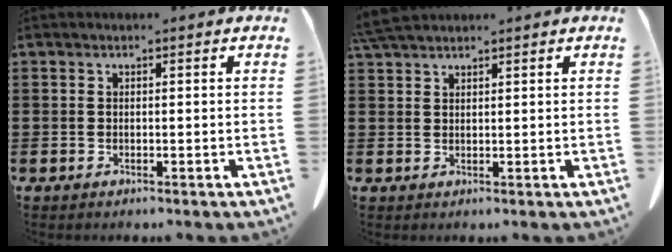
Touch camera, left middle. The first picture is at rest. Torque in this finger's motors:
{"motor_torque": [0.25, 0.03, 0.13, 0.04]}